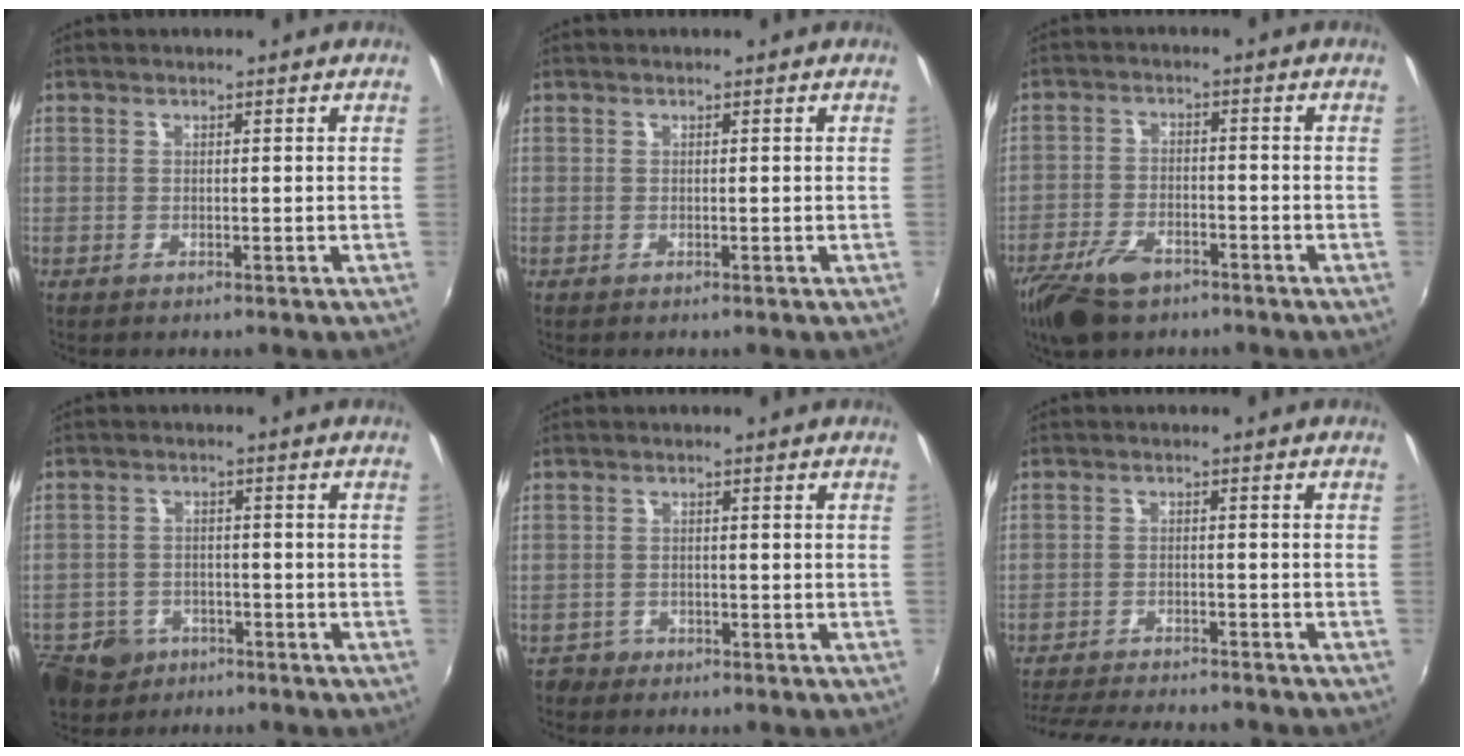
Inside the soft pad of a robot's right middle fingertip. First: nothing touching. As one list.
[{"total": 0.0}, {"total": 9.6, "force": [-6.7, 4.6, 5.2], "torque": [-0.134, -0.014, -0.125]}, {"total": 12.8, "force": [-7.1, 9.5, 4.9], "torque": [-0.153, -0.001, -0.109]}, {"total": 2.5, "force": [-1.8, 1.8, 0.2], "torque": [-0.011, 0.000, -0.031]}, {"total": 14.5, "force": [-13.0, 2.6, 5.9], "torque": [-0.130, -0.022, -0.196]}]